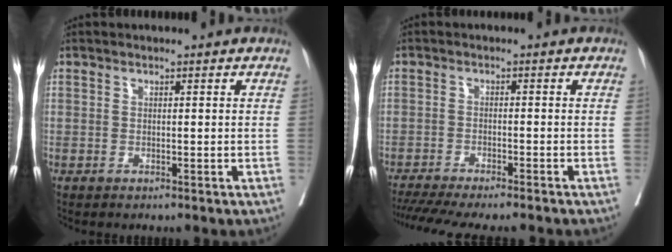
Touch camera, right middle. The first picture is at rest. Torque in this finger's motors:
{"motor_torque": [1.09, -1.04, 0.19, 0.05]}